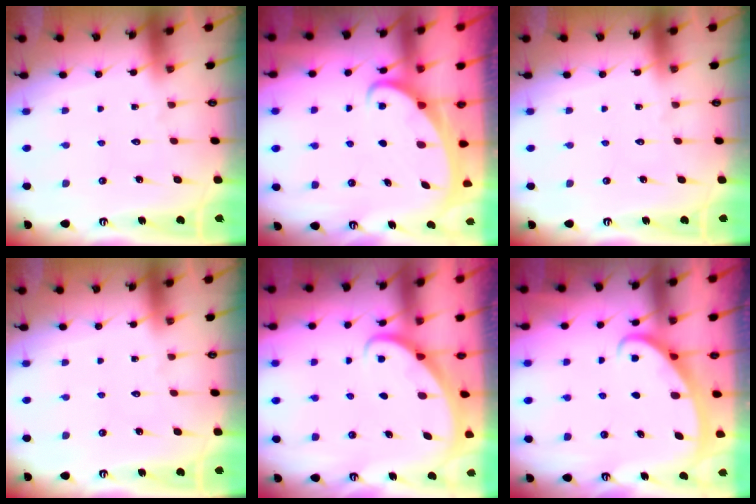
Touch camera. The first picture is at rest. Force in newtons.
{"total": 2.2, "press": 2.2, "slide": 0.3}
{"total": 0.0}
{"total": 0.0}
{"total": 2.3, "press": 2.3, "slide": 0.1}
{"total": 2.6, "press": 2.6, "slide": 0.4}